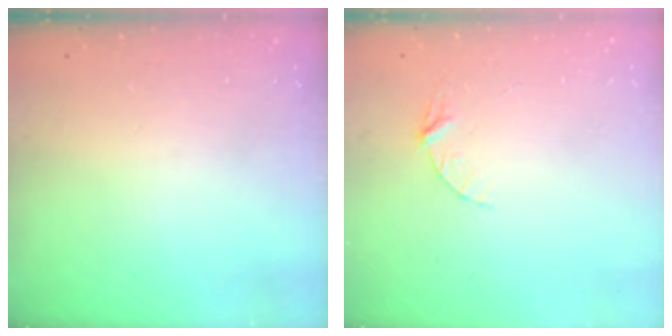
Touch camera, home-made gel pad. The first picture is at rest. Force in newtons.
{"total": 3.7, "press": 3.7, "slide": 0.4}